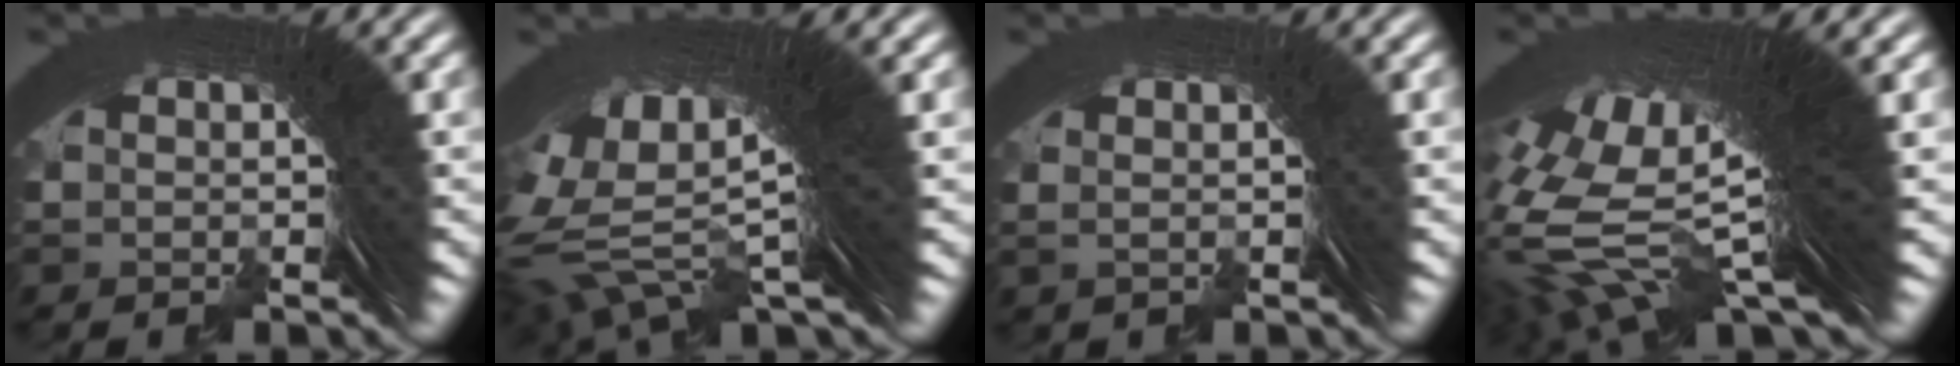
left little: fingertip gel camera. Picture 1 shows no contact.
{"total": 15.4, "force": [4.1, 8.6, 12.1], "torque": [-0.241, -0.016, 0.065]}
{"total": 1.0, "force": [0.1, 0.0, 1.0], "torque": [-0.012, 0.007, -0.001]}
{"total": 20.1, "force": [3.2, 10.0, 17.2], "torque": [-0.323, -0.023, 0.059]}